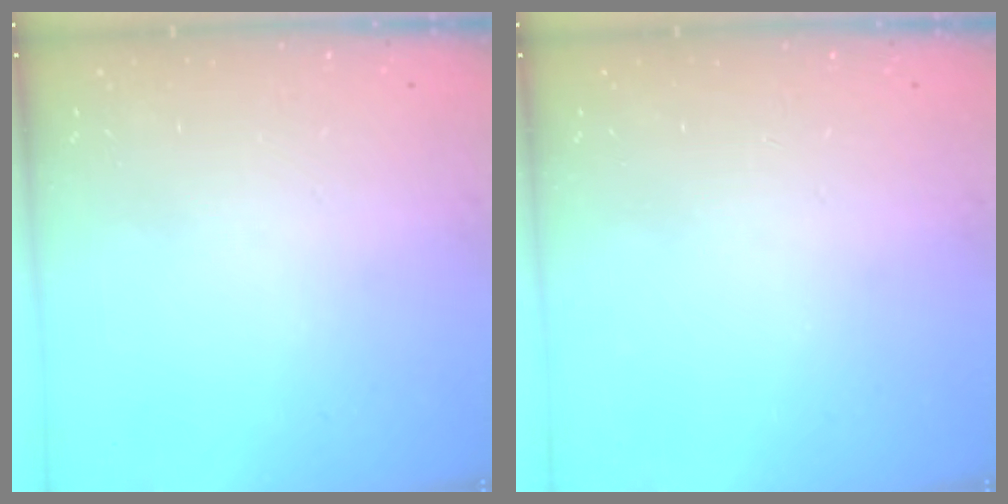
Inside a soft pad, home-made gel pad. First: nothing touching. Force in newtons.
{"total": 0.0}